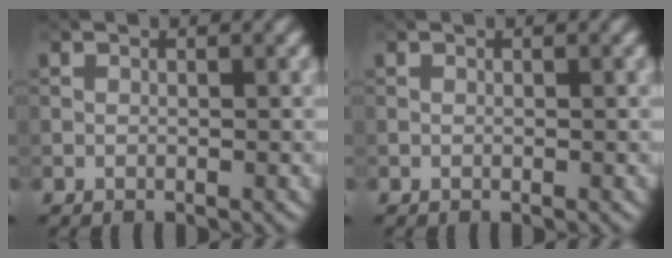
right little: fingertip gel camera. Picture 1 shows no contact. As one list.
[{"total": 0.0}]